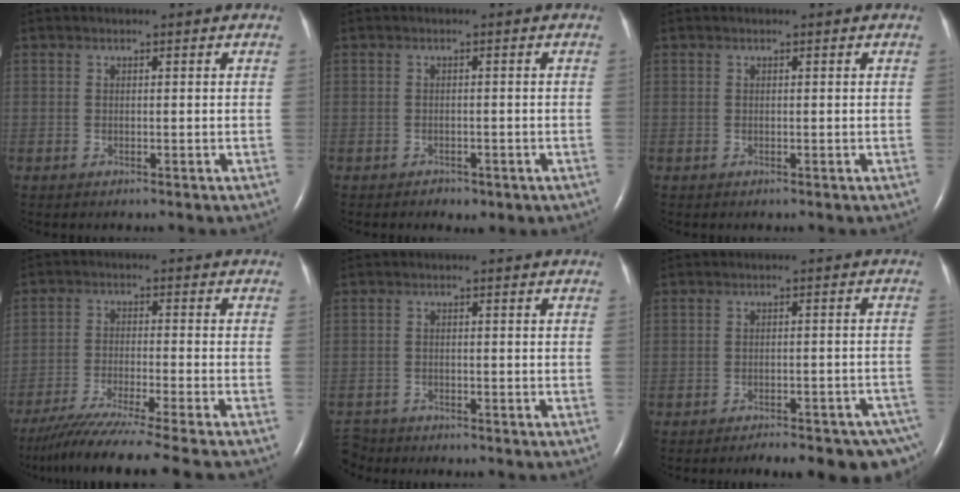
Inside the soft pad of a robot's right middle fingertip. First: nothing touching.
{"total": 2.2, "force": [-1.4, 1.3, 1.1], "torque": [-0.014, 0.000, -0.007]}
{"total": 0.0}
{"total": 14.2, "force": [-12.0, -2.0, 7.3], "torque": [-0.108, -0.047, -0.192]}
{"total": 3.9, "force": [-3.7, 1.3, -0.3], "torque": [0.003, -0.012, -0.070]}
{"total": 13.8, "force": [-11.3, 3.7, 7.1], "torque": [-0.054, 0.011, -0.126]}